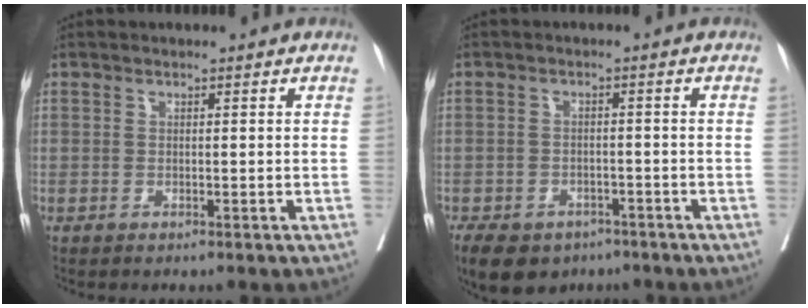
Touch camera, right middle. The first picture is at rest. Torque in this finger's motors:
{"motor_torque": [0.71, -0.78, 0.07, 0.06]}